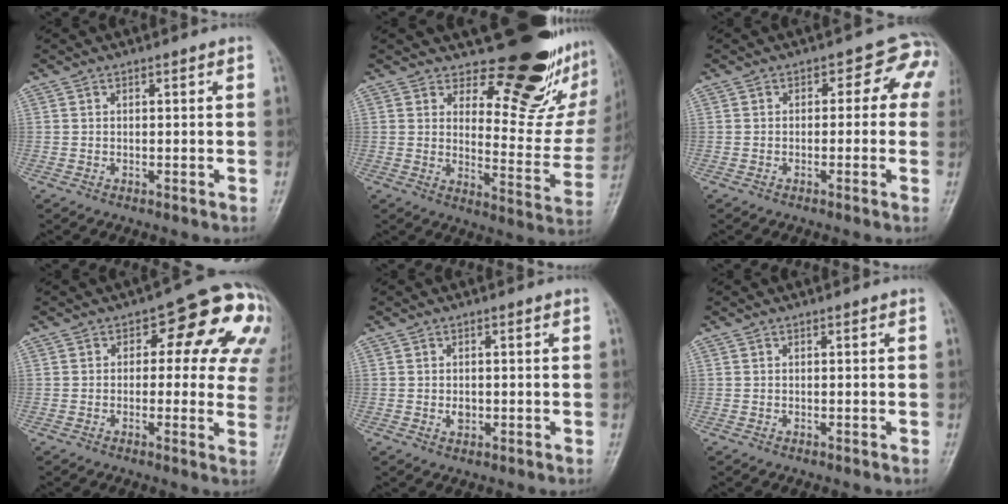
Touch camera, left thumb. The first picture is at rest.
{"total": 18.9, "force": [14.3, 7.7, 9.6], "torque": [-0.070, -0.136, 0.180]}
{"total": 5.4, "force": [0.5, 4.1, 3.6], "torque": [0.006, 0.015, -0.011]}
{"total": 15.1, "force": [3.7, 7.9, 12.3], "torque": [-0.084, 0.008, 0.029]}
{"total": 1.7, "force": [-0.1, 1.3, 1.0], "torque": [-0.008, 0.000, 0.000]}
{"total": 0.0}